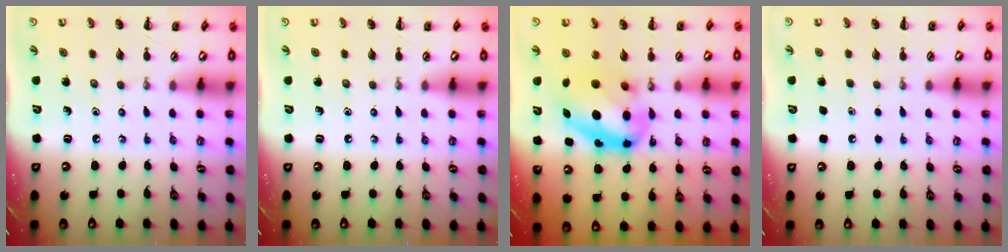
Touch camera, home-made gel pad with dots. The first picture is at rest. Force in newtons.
{"total": 0.0}
{"total": 12.3, "press": 12.0, "slide": 2.8}
{"total": 1.6, "press": 1.6, "slide": 0.1}